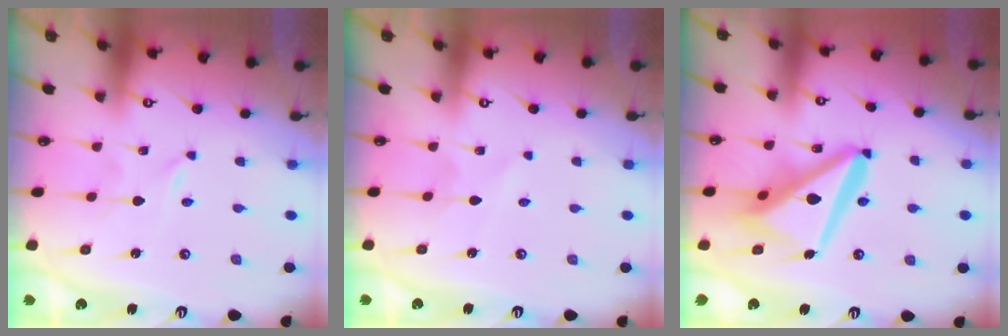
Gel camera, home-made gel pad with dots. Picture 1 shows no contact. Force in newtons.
{"total": 2.7, "press": 2.7, "slide": 0.3}
{"total": 16.4, "press": 16.3, "slide": 2.0}